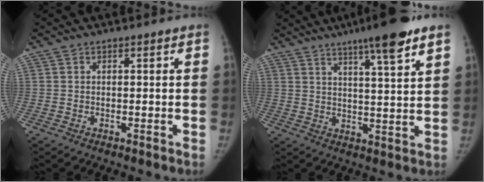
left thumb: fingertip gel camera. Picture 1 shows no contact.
{"total": 12.0, "force": [8.0, 1.2, 8.9], "torque": [-0.125, -0.028, 0.118]}